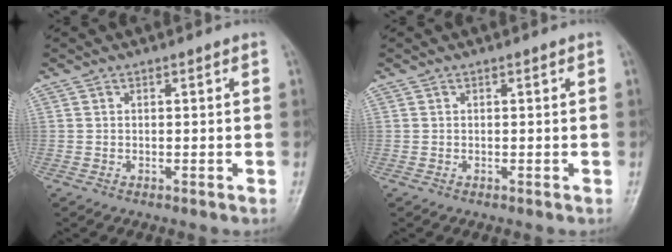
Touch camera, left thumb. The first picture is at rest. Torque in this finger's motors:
{"motor_torque": [0.00, 0.01, -0.02, -0.02, 0.00]}